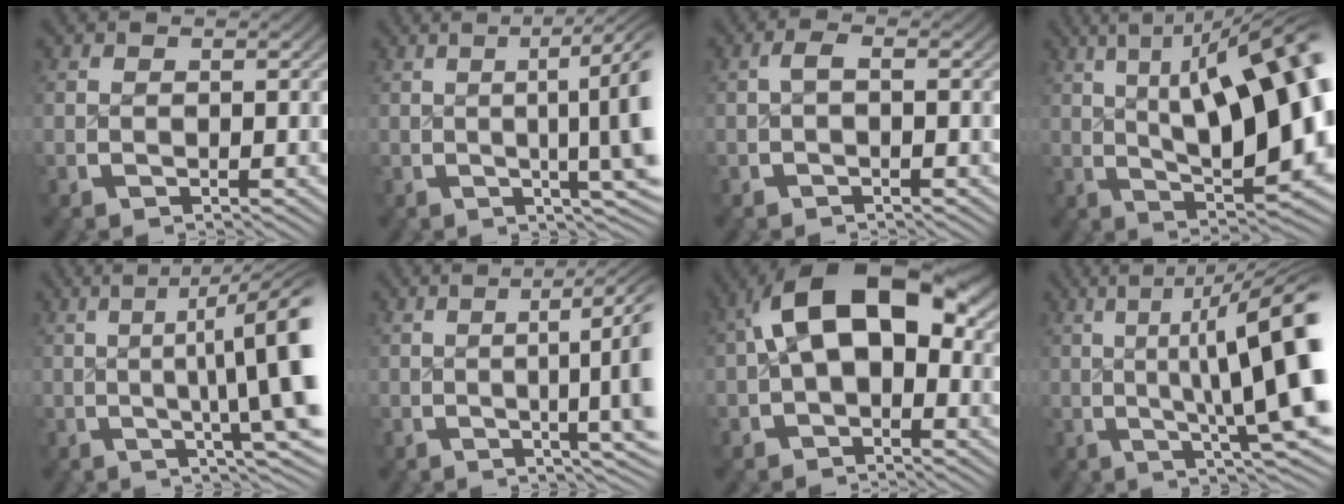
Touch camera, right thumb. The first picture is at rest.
{"total": 7.1, "force": [1.4, 2.0, 6.7], "torque": [-0.081, 0.015, 0.011]}
{"total": 1.1, "force": [0.0, 0.4, 1.0], "torque": [-0.010, 0.007, -0.004]}
{"total": 17.4, "force": [1.9, 9.0, 14.7], "torque": [-0.186, -0.019, 0.038]}
{"total": 10.9, "force": [2.1, 4.0, 9.9], "torque": [-0.119, 0.014, 0.016]}
{"total": 6.2, "force": [1.0, 1.6, 5.9], "torque": [-0.073, 0.013, 0.005]}
{"total": 9.0, "force": [1.1, 5.6, 7.0], "torque": [-0.124, -0.002, 0.020]}
{"total": 13.8, "force": [2.6, 5.9, 12.2], "torque": [-0.153, 0.006, 0.023]}